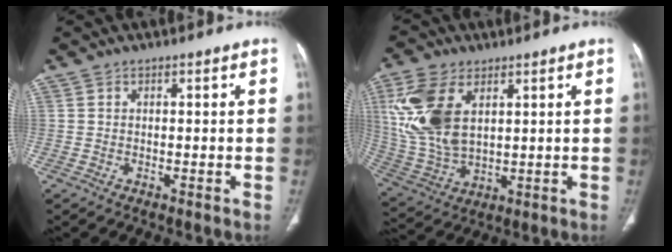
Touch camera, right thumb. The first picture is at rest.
{"total": 14.9, "force": [4.6, 8.6, 11.3], "torque": [-0.247, -0.012, 0.103]}